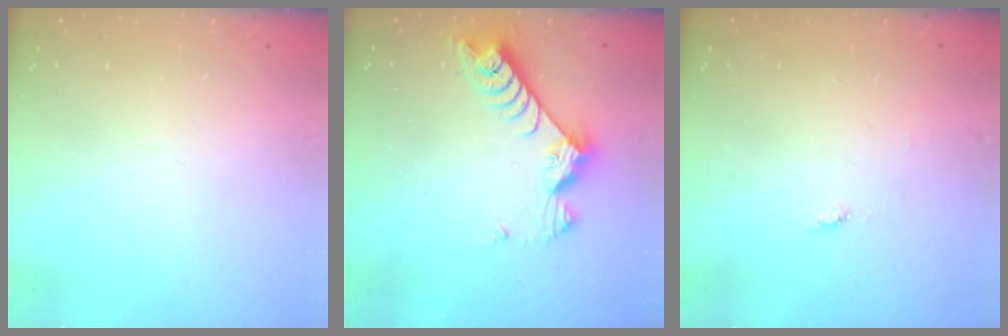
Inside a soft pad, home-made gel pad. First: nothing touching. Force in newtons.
{"total": 7.7, "press": 7.6, "slide": 1.2}
{"total": 3.9, "press": 3.9, "slide": 0.4}